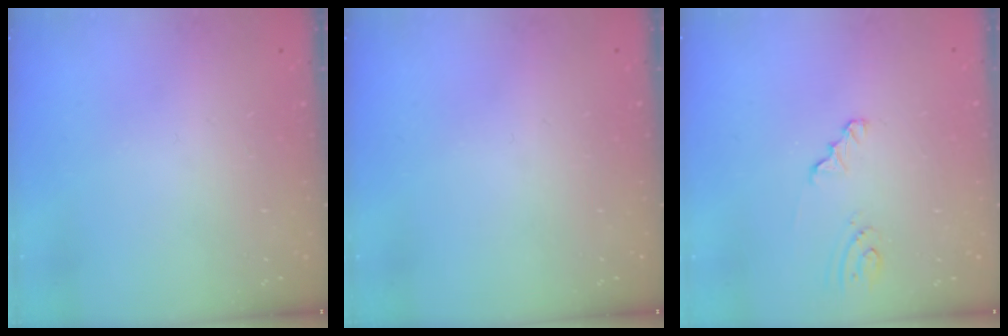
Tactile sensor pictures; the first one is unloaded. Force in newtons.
{"total": 0.0}
{"total": 2.4, "press": 2.4, "slide": 0.3}